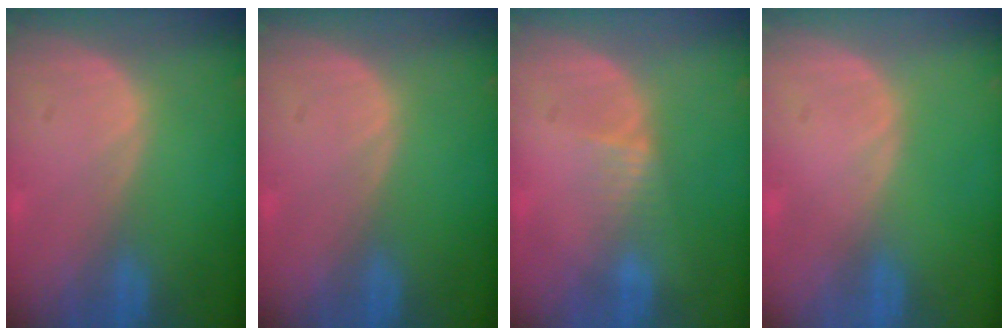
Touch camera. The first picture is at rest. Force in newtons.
{"total": 0.0}
{"total": 2.3, "press": 2.1, "slide": 1.0}
{"total": 0.0}